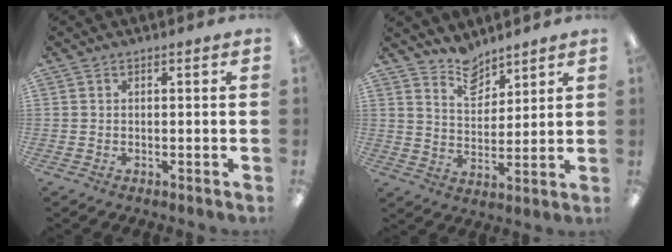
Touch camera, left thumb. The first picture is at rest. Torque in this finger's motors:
{"motor_torque": [-0.23, -0.23, -0.05, -0.17, 0.04]}